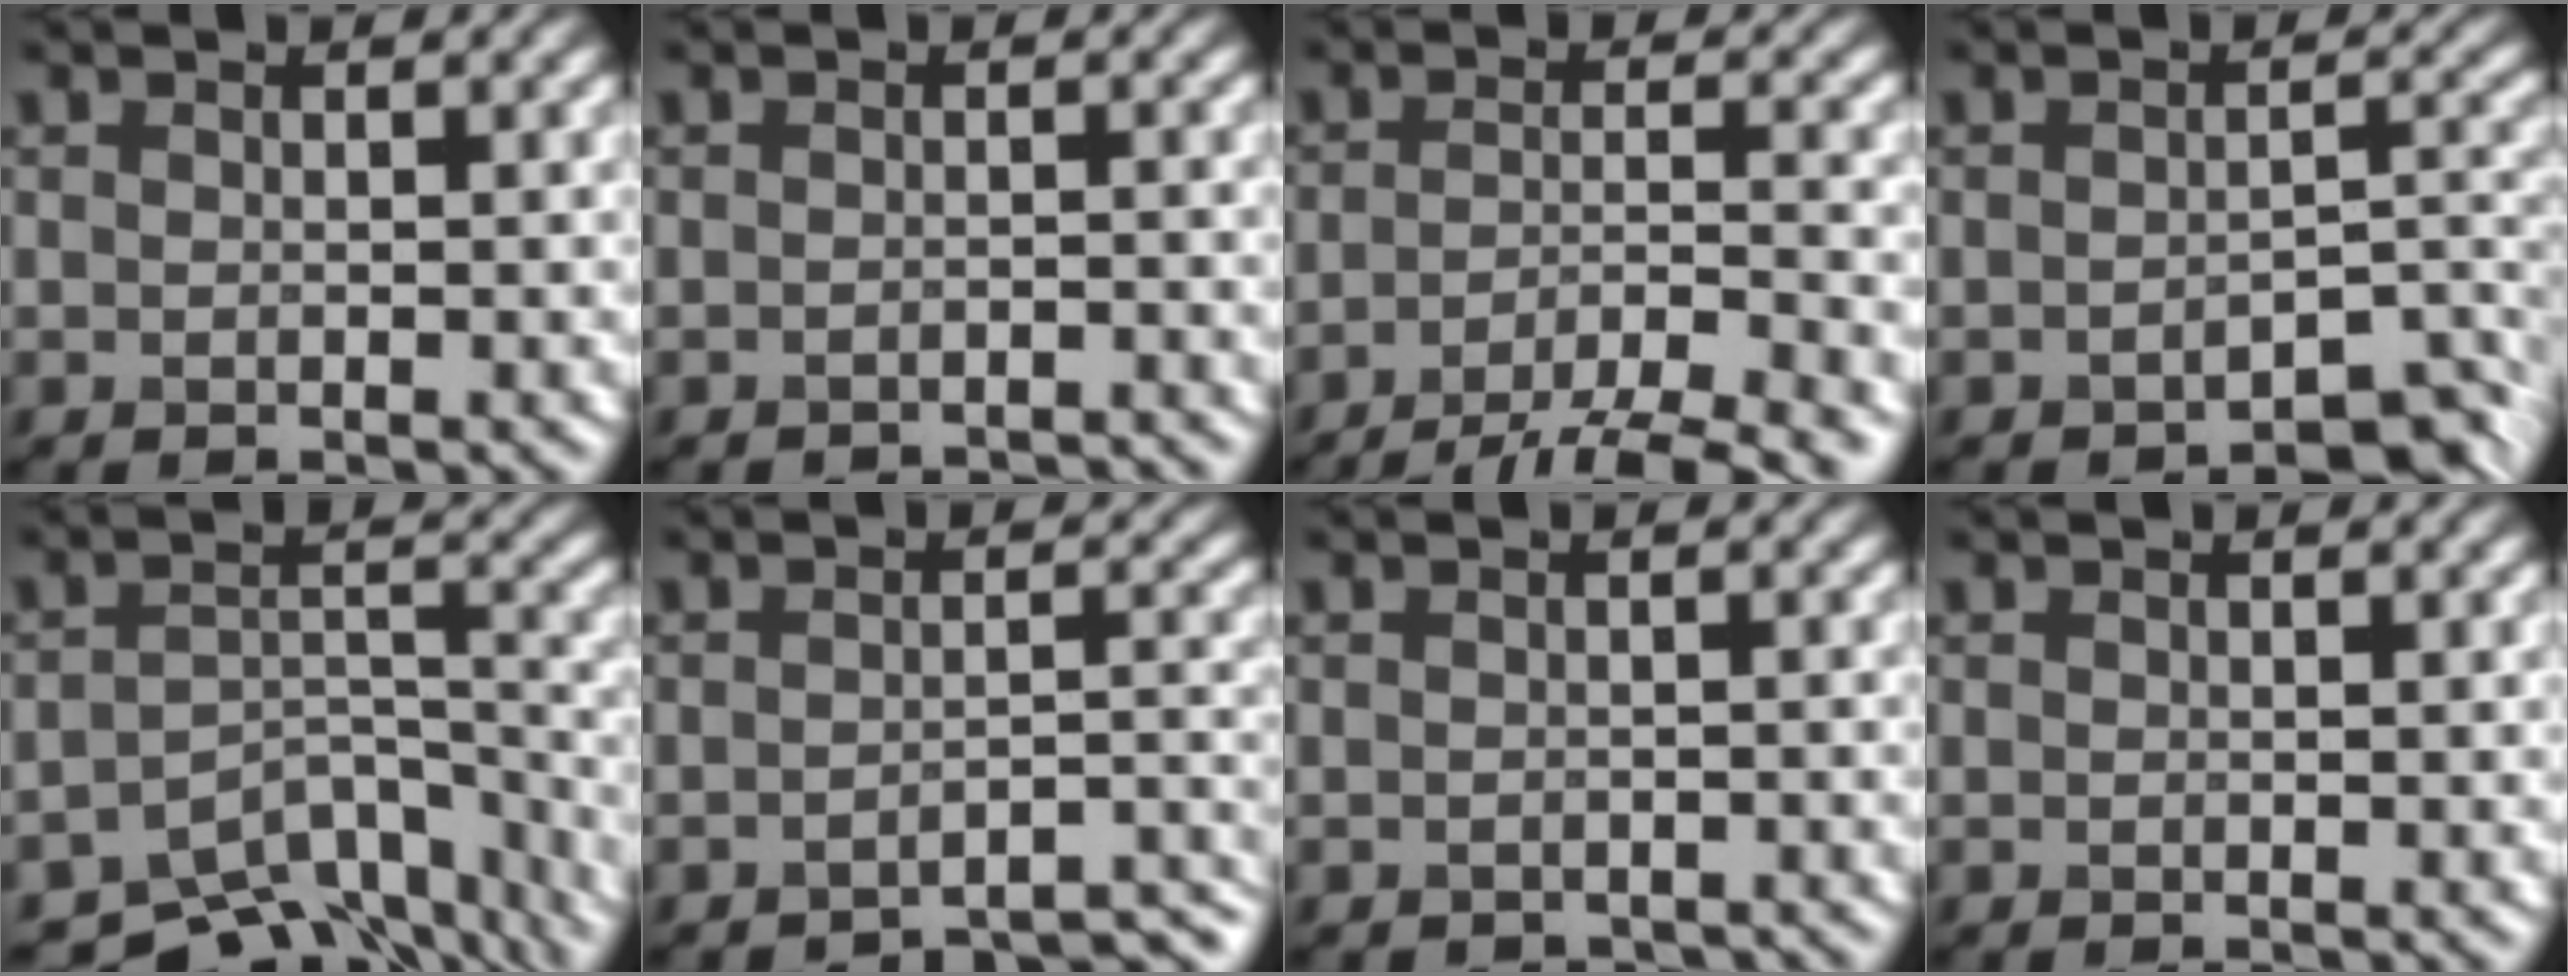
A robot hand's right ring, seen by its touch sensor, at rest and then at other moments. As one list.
[{"total": 3.1, "force": [-3.0, 0.2, 0.4], "torque": [0.002, -0.004, -0.036]}, {"total": 7.4, "force": [-5.6, 1.7, 4.6], "torque": [-0.064, -0.001, -0.086]}, {"total": 3.8, "force": [-3.2, 0.9, 1.8], "torque": [-0.015, 0.008, -0.043]}, {"total": 9.6, "force": [-7.9, 3.9, 3.9], "torque": [-0.059, -0.022, -0.112]}, {"total": 5.3, "force": [-4.9, 0.9, 1.8], "torque": [-0.014, -0.001, -0.062]}, {"total": 1.5, "force": [-1.5, 0.4, 0.0], "torque": [0.006, -0.003, -0.018]}, {"total": 0.0}]